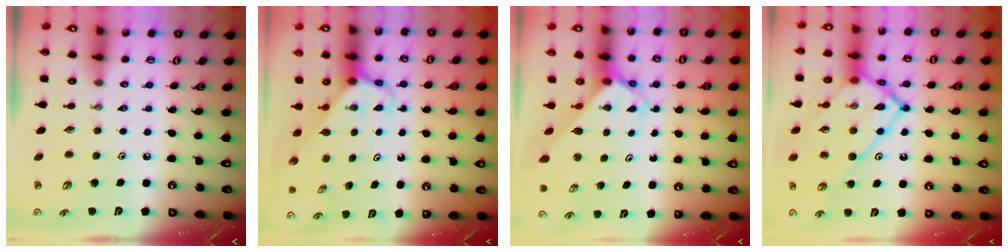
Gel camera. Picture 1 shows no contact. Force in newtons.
{"total": 2.8, "press": 2.8, "slide": 0.2}
{"total": 2.5, "press": 2.5, "slide": 0.2}
{"total": 18.8, "press": 18.7, "slide": 2.1}